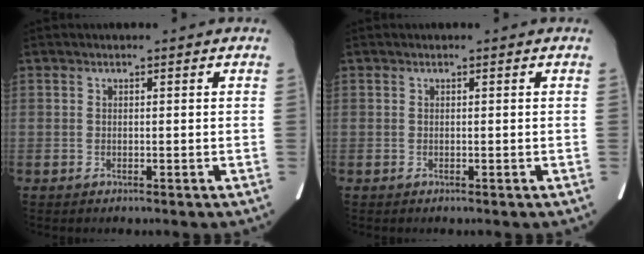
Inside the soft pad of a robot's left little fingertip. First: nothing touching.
{"total": 0.0}